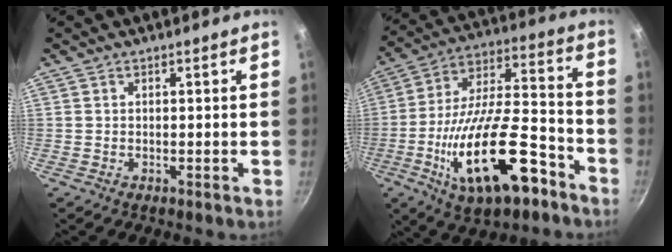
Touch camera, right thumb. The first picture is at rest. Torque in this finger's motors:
{"motor_torque": [0.39, 0.68, 2.05, -0.72, 0.30]}